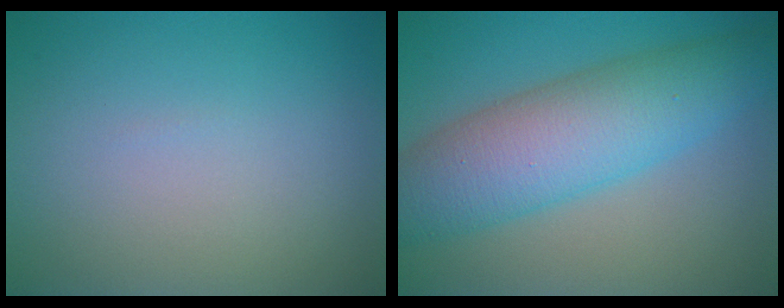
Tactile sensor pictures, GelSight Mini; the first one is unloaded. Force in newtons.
{"total": 8.4, "press": 8.4, "slide": 0.1}